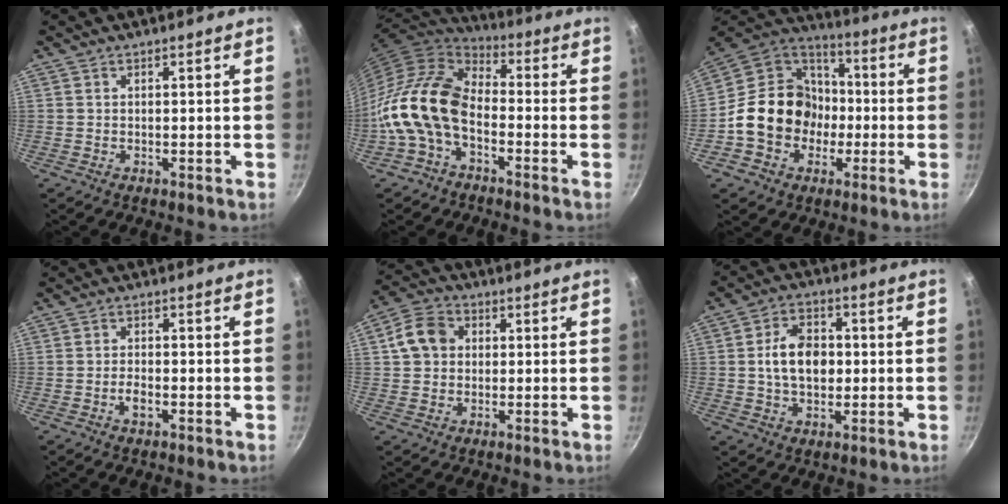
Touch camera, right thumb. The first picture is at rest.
{"total": 14.8, "force": [-4.4, 9.3, 10.6], "torque": [-0.181, 0.047, -0.107]}
{"total": 18.4, "force": [-3.0, 15.7, 9.1], "torque": [-0.126, 0.051, -0.058]}
{"total": 2.7, "force": [-1.1, 1.2, 2.1], "torque": [-0.039, 0.010, -0.022]}
{"total": 9.7, "force": [1.7, 8.3, 4.8], "torque": [-0.062, 0.016, 0.015]}
{"total": 9.8, "force": [0.2, 6.9, 7.1], "torque": [-0.100, 0.012, -0.002]}